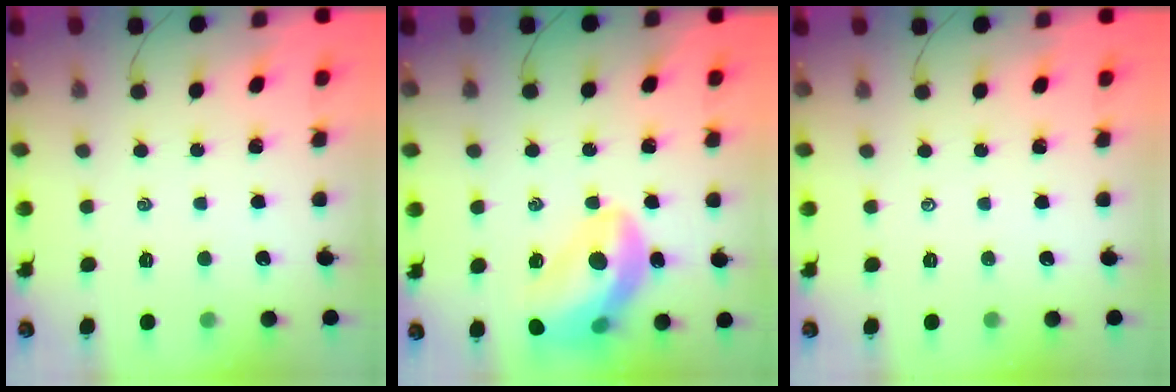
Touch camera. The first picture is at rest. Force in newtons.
{"total": 16.7, "press": 16.4, "slide": 3.1}
{"total": 0.0}